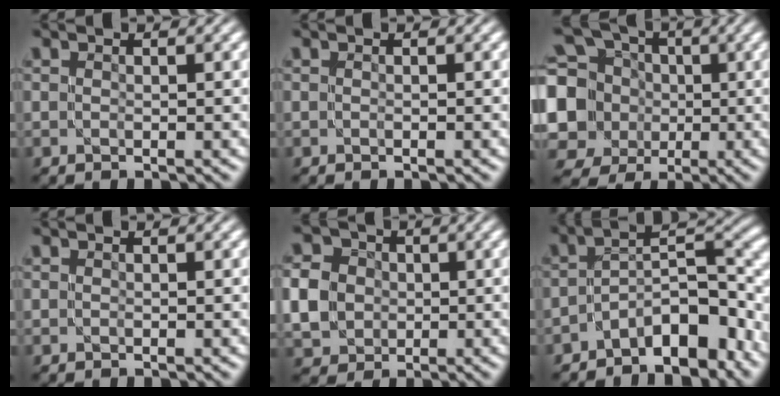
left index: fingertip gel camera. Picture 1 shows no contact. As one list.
[{"total": 0.0}, {"total": 11.2, "force": [0.0, 10.2, 4.5], "torque": [-0.137, 0.006, -0.022]}, {"total": 0.0}, {"total": 5.3, "force": [-0.2, 4.7, 2.5], "torque": [-0.061, 0.004, -0.010]}, {"total": 8.3, "force": [-4.8, 3.3, 5.9], "torque": [-0.066, 0.011, -0.090]}]